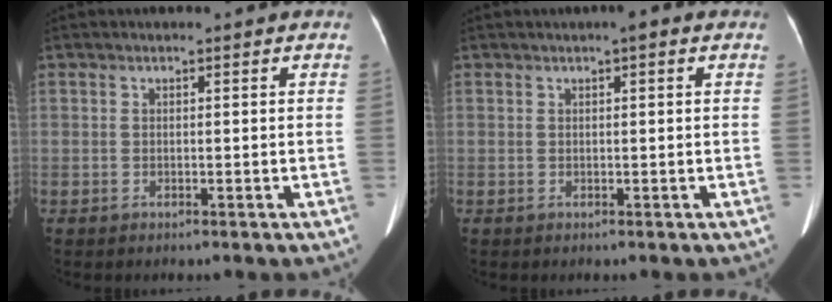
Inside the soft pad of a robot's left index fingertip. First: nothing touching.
{"total": 1.4, "force": [0.6, 0.4, 1.1], "torque": [-0.016, 0.015, 0.007]}